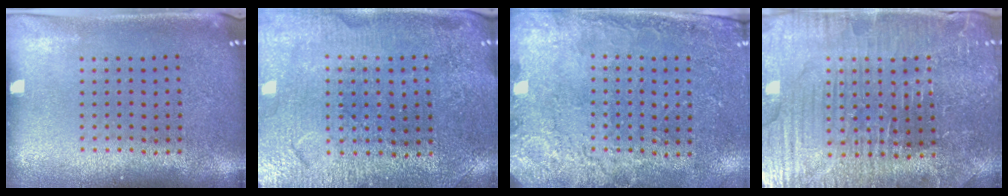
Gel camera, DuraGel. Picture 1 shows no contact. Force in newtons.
{"total": 1.5, "press": 1.5, "slide": 0.2}
{"total": 2.6, "press": 2.3, "slide": 1.1}
{"total": 4.1, "press": 4.1, "slide": 0.5}